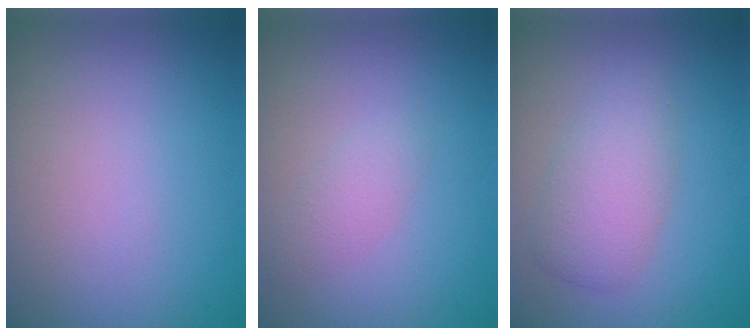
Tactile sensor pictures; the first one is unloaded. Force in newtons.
{"total": 1.5, "press": 1.5, "slide": 0.1}
{"total": 3.6, "press": 3.6, "slide": 0.0}